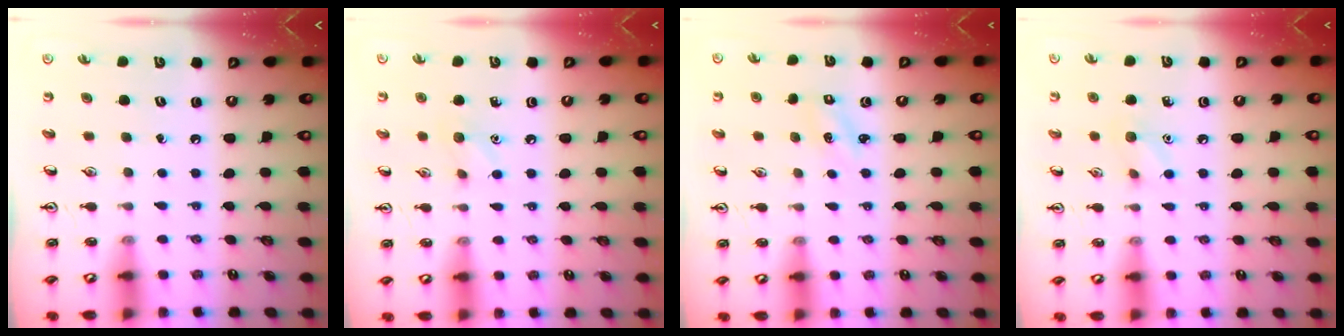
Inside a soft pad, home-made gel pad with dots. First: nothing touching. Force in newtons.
{"total": 5.1, "press": 4.8, "slide": 1.6}
{"total": 1.2, "press": 1.1, "slide": 0.4}
{"total": 6.6, "press": 6.4, "slide": 1.9}